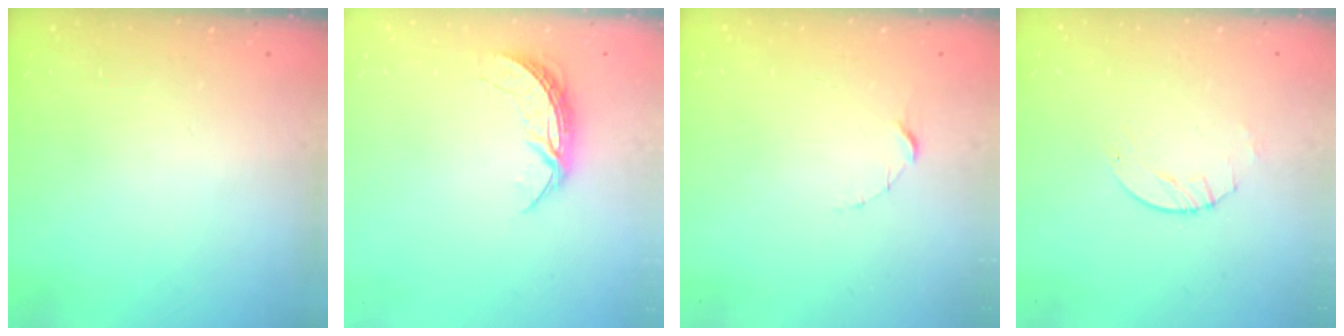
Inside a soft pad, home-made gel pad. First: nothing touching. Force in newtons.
{"total": 6.2, "press": 6.2, "slide": 0.5}
{"total": 1.5, "press": 1.5, "slide": 0.2}
{"total": 2.6, "press": 2.6, "slide": 0.3}